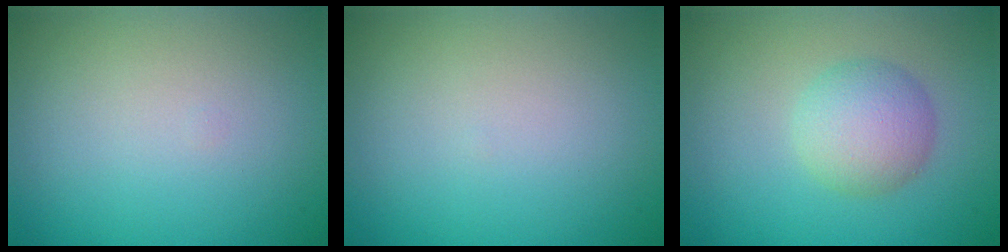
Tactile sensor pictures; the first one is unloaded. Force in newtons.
{"total": 0.0}
{"total": 3.6, "press": 3.6, "slide": 0.2}